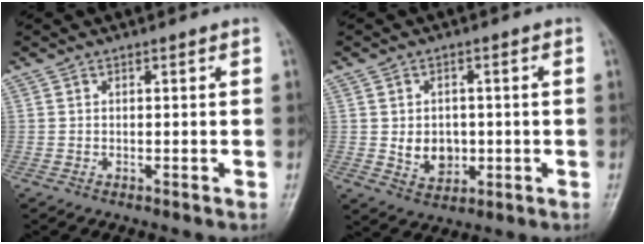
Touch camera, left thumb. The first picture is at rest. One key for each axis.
{"total": 5.9, "fx": -0.3, "fy": 4.8, "fz": 3.4, "tx": -0.028, "ty": -0.002, "tz": 0.004}